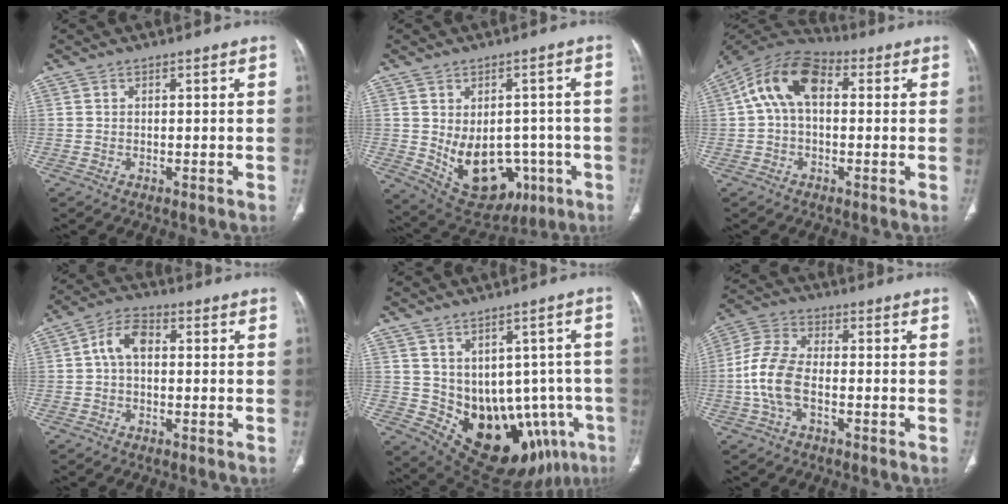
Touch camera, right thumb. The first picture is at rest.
{"total": 15.1, "force": [-3.2, 10.6, 10.3], "torque": [-0.120, 0.012, -0.013]}
{"total": 12.2, "force": [1.9, 7.4, 9.5], "torque": [-0.166, 0.037, 0.022]}
{"total": 5.9, "force": [0.2, 3.8, 4.5], "torque": [-0.077, 0.020, -0.004]}
{"total": 17.3, "force": [-4.7, 11.3, 12.2], "torque": [-0.132, 0.009, -0.033]}
{"total": 9.6, "force": [-2.1, 5.3, 7.8], "torque": [-0.170, 0.027, -0.046]}